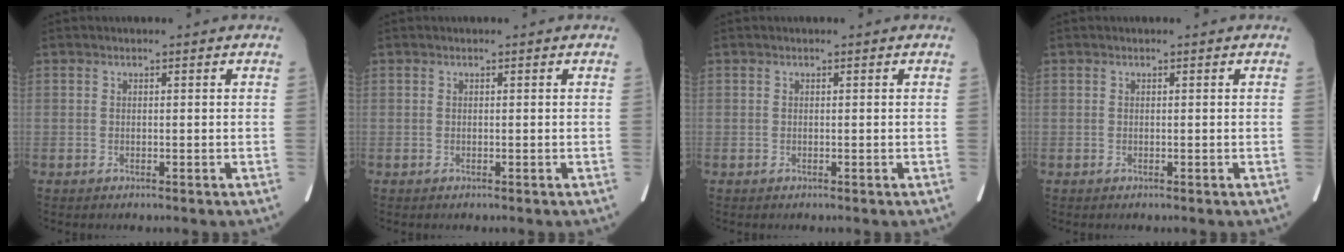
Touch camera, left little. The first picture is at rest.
{"total": 0.0}
{"total": 0.0}
{"total": 0.0}